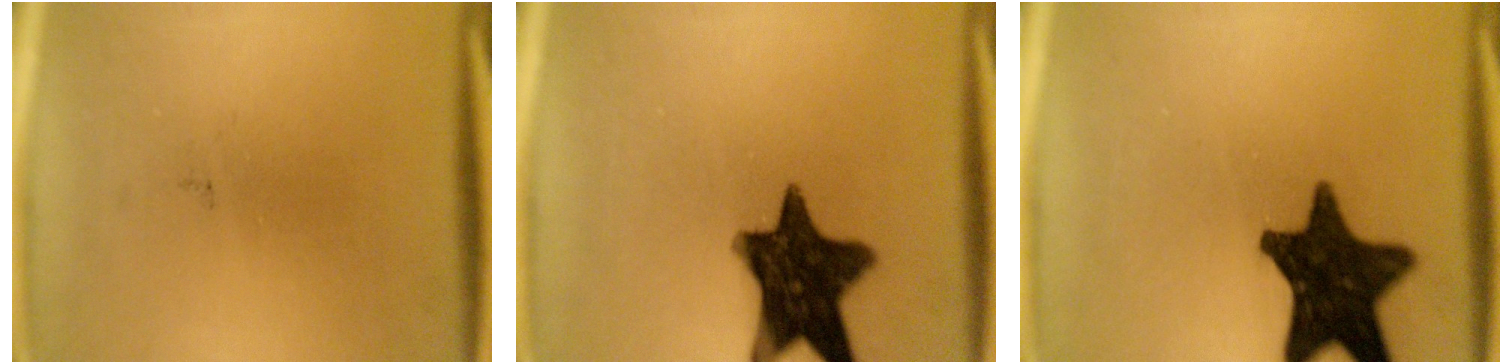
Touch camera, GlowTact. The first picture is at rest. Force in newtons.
{"total": 14.4}
{"total": 15.6}